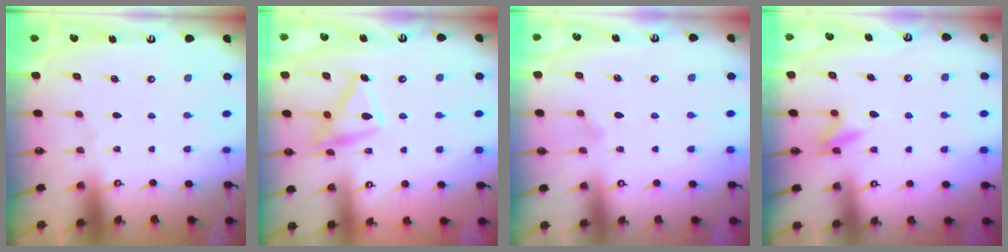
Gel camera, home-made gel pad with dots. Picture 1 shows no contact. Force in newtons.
{"total": 15.1, "press": 15.0, "slide": 1.0}
{"total": 7.5, "press": 7.4, "slide": 1.1}
{"total": 5.8, "press": 5.7, "slide": 0.7}